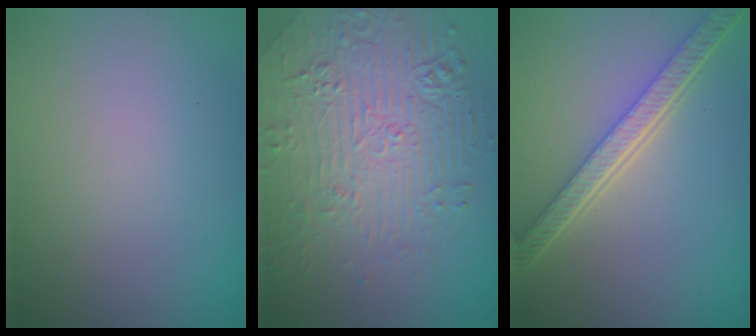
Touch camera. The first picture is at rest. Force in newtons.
{"total": 5.4, "press": 4.8, "slide": 2.3}
{"total": 5.4, "press": 4.1, "slide": 3.5}